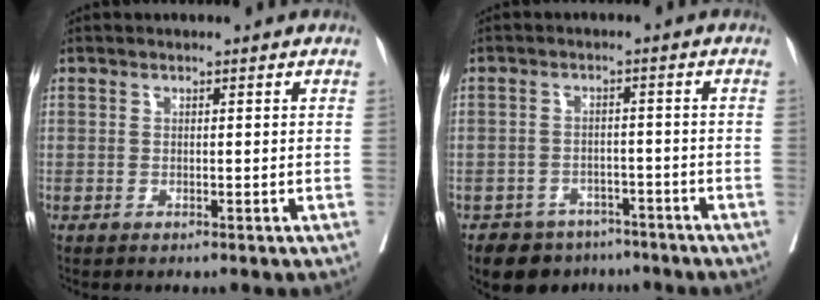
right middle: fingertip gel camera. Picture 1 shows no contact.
{"total": 6.7, "force": [-5.3, 4.0, 0.6], "torque": [0.004, 0.012, -0.078]}